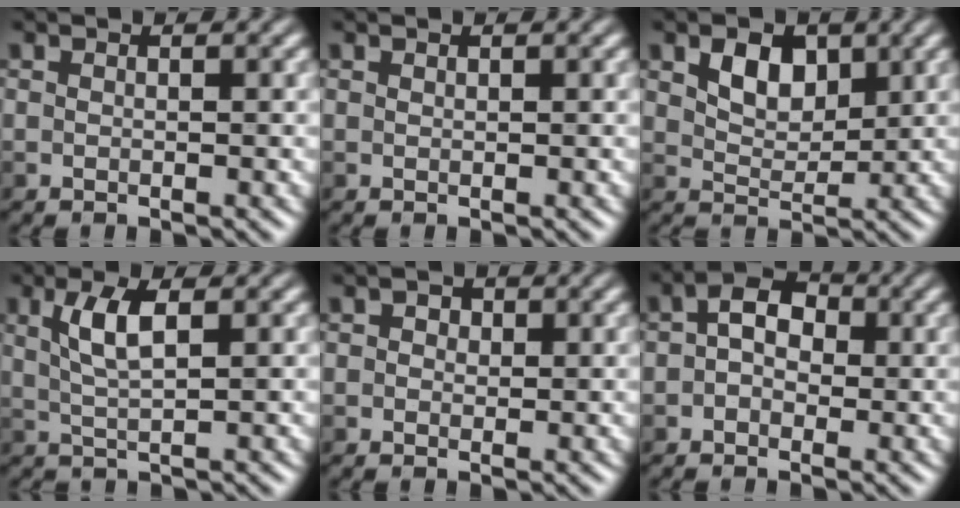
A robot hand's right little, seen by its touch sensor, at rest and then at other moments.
{"total": 0.0}
{"total": 3.3, "force": [1.4, 2.1, 2.1], "torque": [-0.037, 0.001, 0.023]}
{"total": 3.3, "force": [1.0, 1.0, 2.9], "torque": [-0.062, 0.003, 0.021]}
{"total": 1.4, "force": [0.6, 1.1, 0.7], "torque": [-0.007, 0.002, -0.004]}
{"total": 3.2, "force": [0.2, 2.3, 2.2], "torque": [-0.032, 0.009, -0.009]}